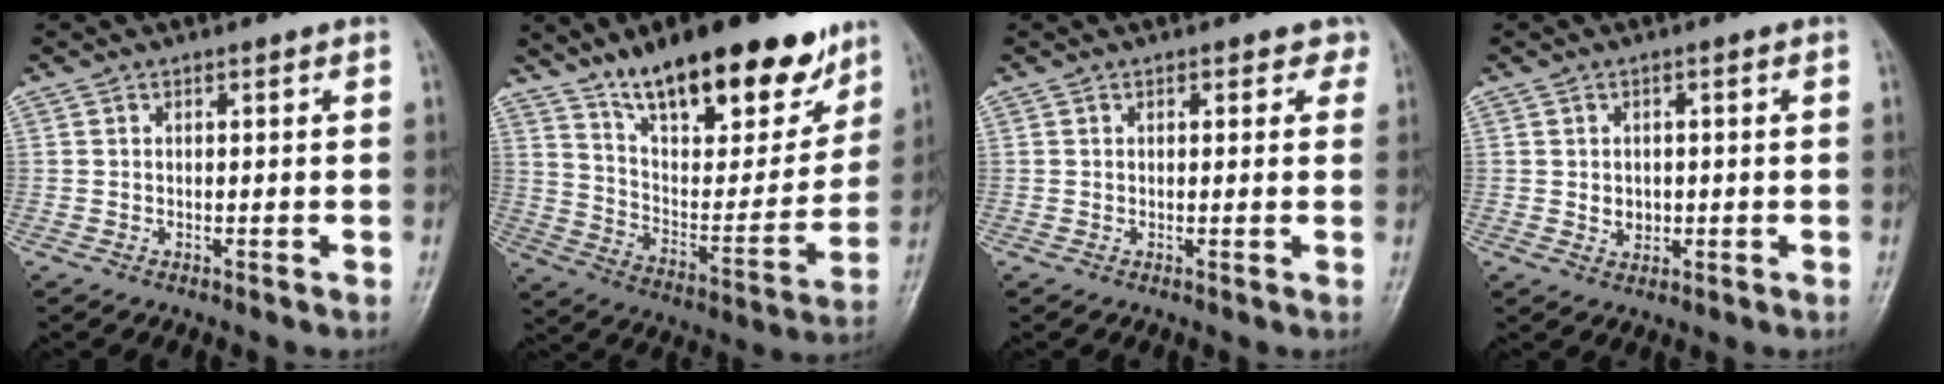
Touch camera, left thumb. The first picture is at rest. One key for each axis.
{"total": 25.2, "fx": 17.1, "fy": 9.3, "fz": 16.0, "tx": -0.196, "ty": -0.066, "tz": 0.274}
{"total": 2.1, "fx": 1.2, "fy": 1.4, "fz": 1.0, "tx": 0.015, "ty": -0.002, "tz": 0.008}
{"total": 2.6, "fx": -0.2, "fy": 2.2, "fz": 1.4, "tx": -0.008, "ty": 0.001, "tz": 0.002}